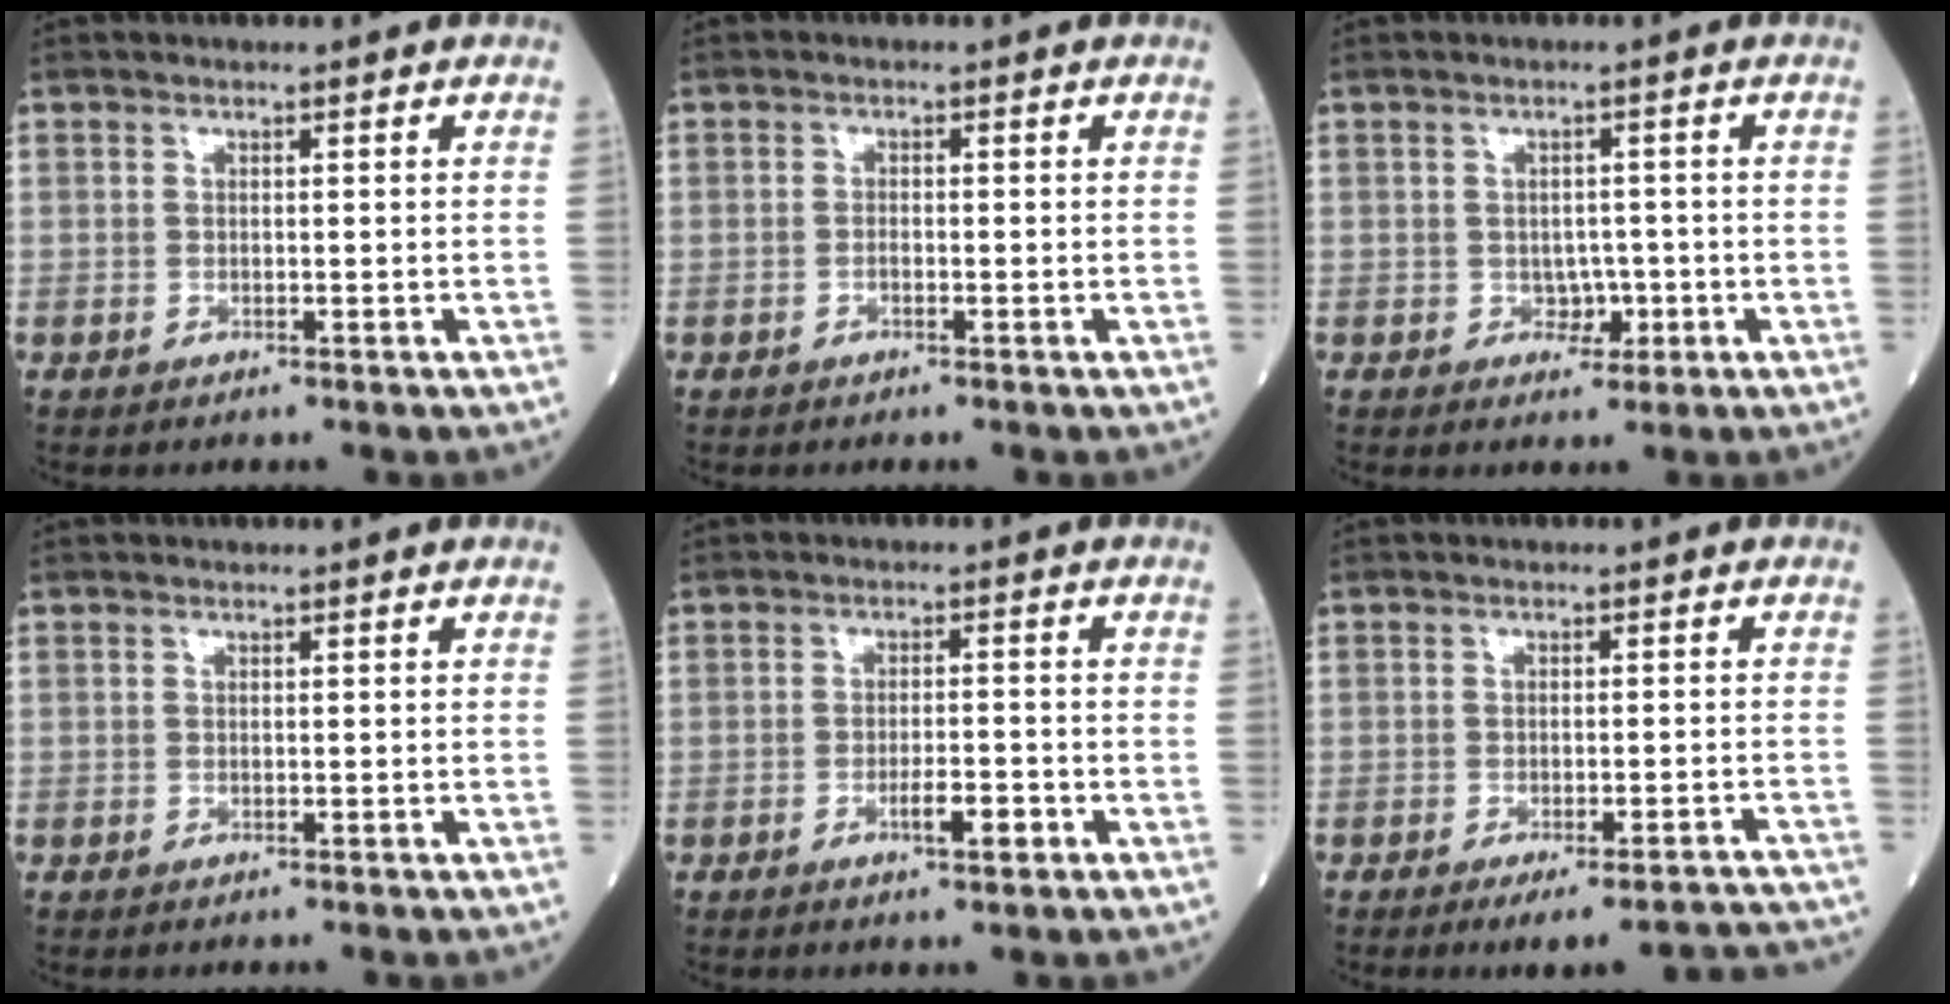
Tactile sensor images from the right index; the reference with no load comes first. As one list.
[{"total": 0.7, "force": [-0.5, -0.1, 0.5], "torque": [-0.012, 0.001, -0.009]}, {"total": 2.3, "force": [-0.8, 1.6, 1.4], "torque": [-0.014, 0.004, -0.008]}, {"total": 0.0}, {"total": 3.5, "force": [-1.7, 0.4, 3.0], "torque": [-0.050, 0.002, -0.027]}, {"total": 10.6, "force": [-9.8, 1.2, 3.7], "torque": [-0.029, 0.012, -0.115]}]